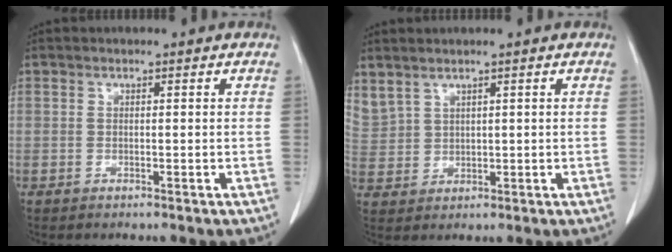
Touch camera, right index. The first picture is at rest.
{"total": 5.7, "force": [3.9, 3.5, 2.3], "torque": [-0.069, 0.009, 0.102]}